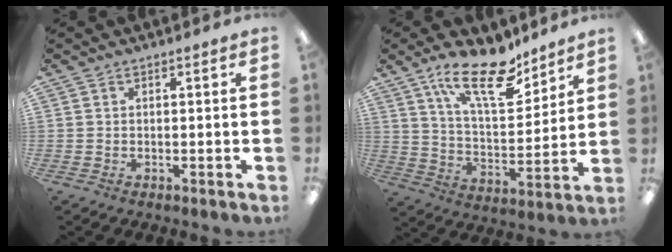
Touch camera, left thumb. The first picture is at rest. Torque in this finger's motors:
{"motor_torque": [0.33, 0.26, 1.46, -1.31, 0.28]}